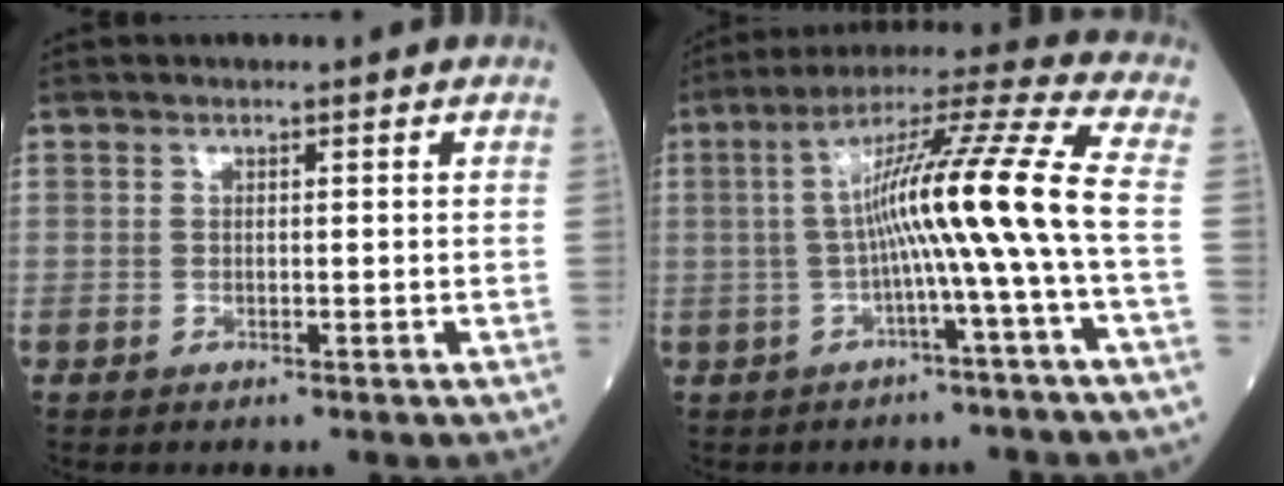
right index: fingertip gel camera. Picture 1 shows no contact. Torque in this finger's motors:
{"motor_torque": [1.51, -0.21, 0.82, 0.21]}